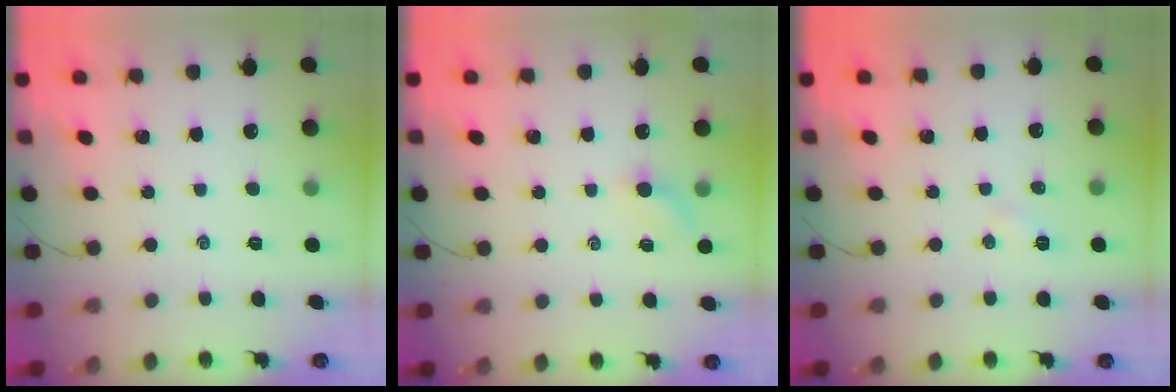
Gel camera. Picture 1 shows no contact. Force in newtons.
{"total": 3.4, "press": 3.2, "slide": 1.2}
{"total": 2.4, "press": 2.3, "slide": 0.8}